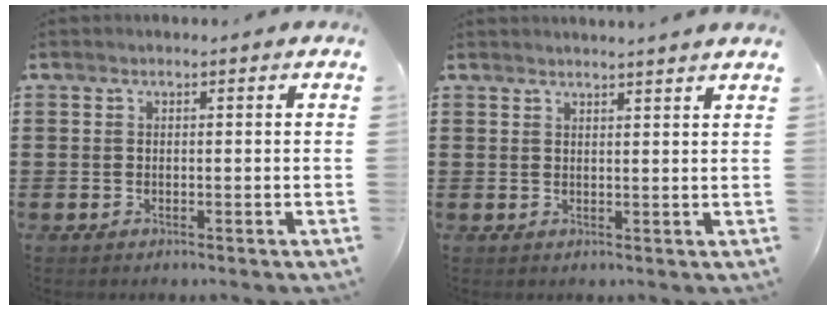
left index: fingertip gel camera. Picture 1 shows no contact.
{"total": 1.9, "force": [1.8, -0.5, 0.4], "torque": [-0.010, -0.004, 0.035]}